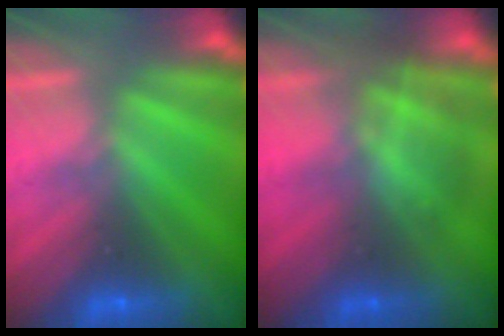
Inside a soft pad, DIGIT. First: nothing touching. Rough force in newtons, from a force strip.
{"total": 2.9}